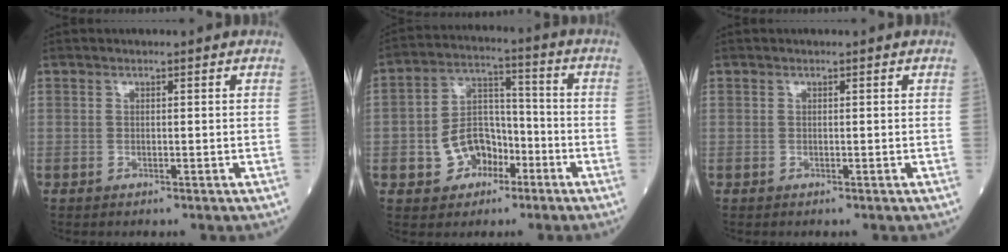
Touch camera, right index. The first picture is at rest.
{"total": 8.7, "force": [-3.5, 6.4, 4.8], "torque": [-0.096, 0.026, -0.055]}
{"total": 0.0}